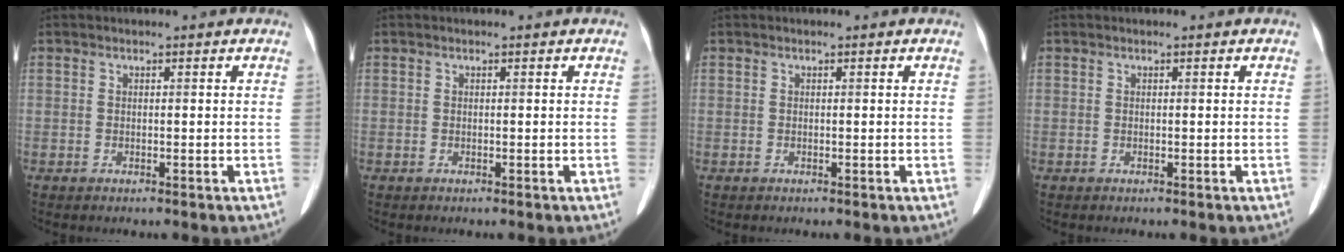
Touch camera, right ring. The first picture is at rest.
{"total": 0.0}
{"total": 0.0}
{"total": 0.0}